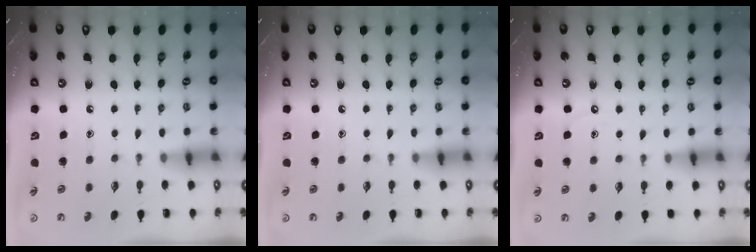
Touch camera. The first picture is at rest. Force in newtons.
{"total": 0.0}
{"total": 3.1, "press": 3.1, "slide": 0.5}